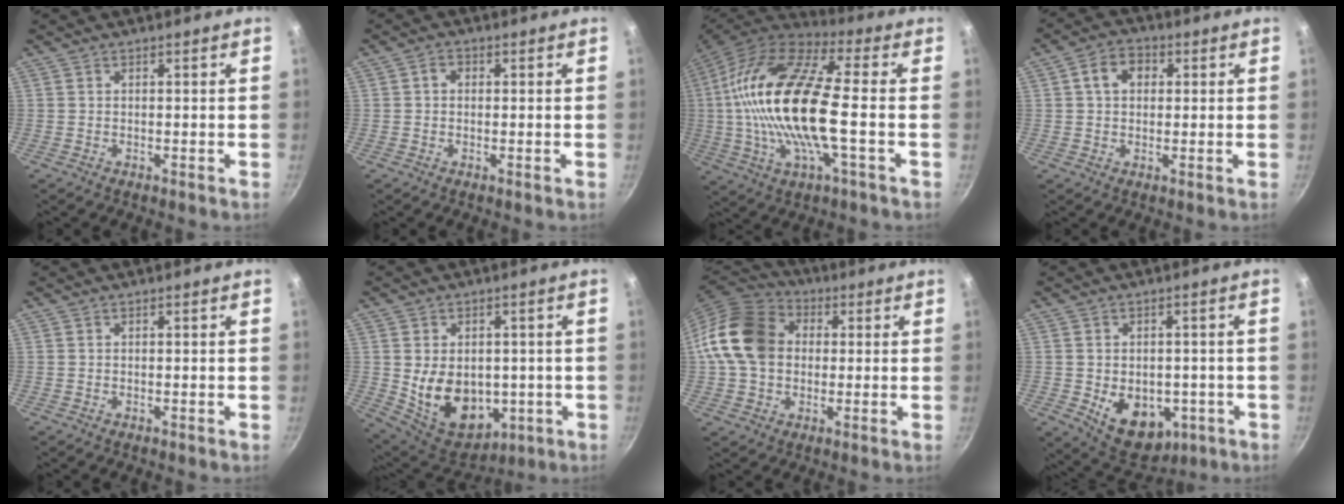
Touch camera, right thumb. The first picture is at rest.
{"total": 2.0, "force": [0.3, 1.6, 1.1], "torque": [-0.014, 0.004, 0.000]}
{"total": 22.9, "force": [-0.6, 8.0, 21.5], "torque": [-0.426, 0.022, -0.027]}
{"total": 6.1, "force": [1.5, 4.6, 3.7], "torque": [-0.040, 0.010, 0.016]}
{"total": 0.0}
{"total": 14.6, "force": [-1.0, 10.7, 9.9], "torque": [-0.133, -0.016, 0.016]}
{"total": 16.1, "force": [1.5, 12.6, 9.9], "torque": [-0.162, 0.028, 0.014]}
{"total": 11.6, "force": [-2.9, 8.2, 7.7], "torque": [-0.076, -0.004, -0.019]}